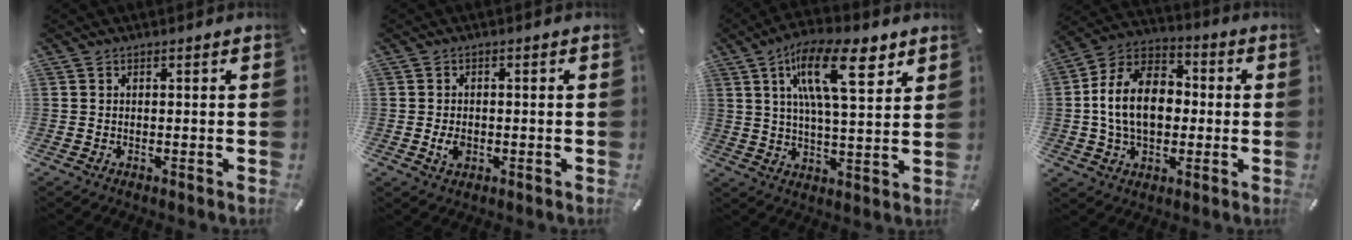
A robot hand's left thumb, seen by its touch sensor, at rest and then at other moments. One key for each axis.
{"total": 2.9, "fx": -0.6, "fy": 2.0, "fz": 2.0, "tx": -0.044, "ty": 0.001, "tz": -0.011}
{"total": 16.5, "fx": 7.8, "fy": 6.0, "fz": 13.2, "tx": -0.224, "ty": -0.016, "tz": 0.124}
{"total": 14.7, "fx": -0.8, "fy": 10.9, "fz": 9.9, "tx": -0.221, "ty": 0.020, "tz": -0.016}